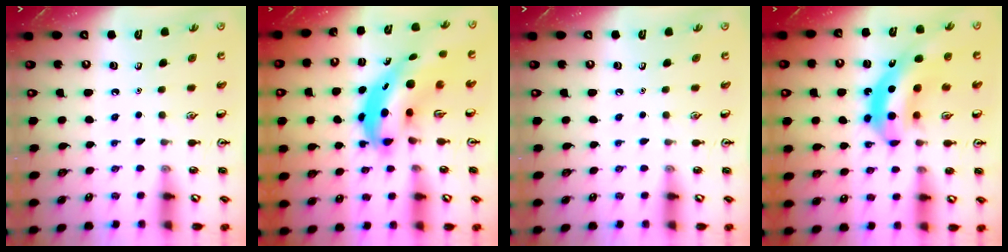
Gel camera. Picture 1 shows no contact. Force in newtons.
{"total": 8.1, "press": 7.7, "slide": 2.2}
{"total": 0.0}
{"total": 12.1, "press": 11.4, "slide": 3.8}